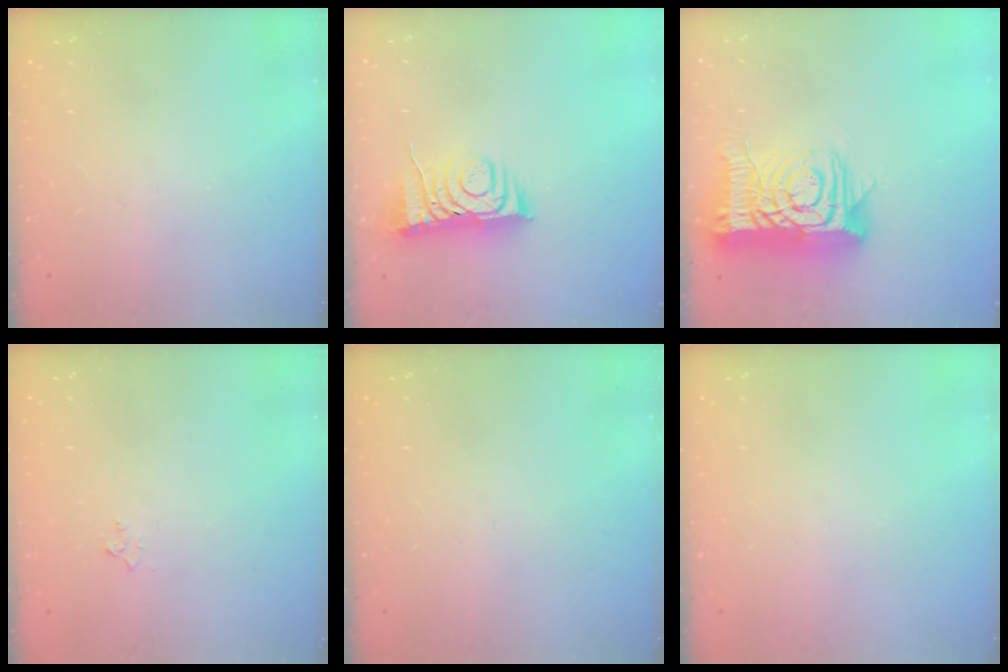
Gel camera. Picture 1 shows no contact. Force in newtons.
{"total": 7.3, "press": 7.3, "slide": 0.6}
{"total": 16.0, "press": 15.9, "slide": 1.6}
{"total": 2.9, "press": 2.8, "slide": 0.4}
{"total": 0.0}
{"total": 0.0}